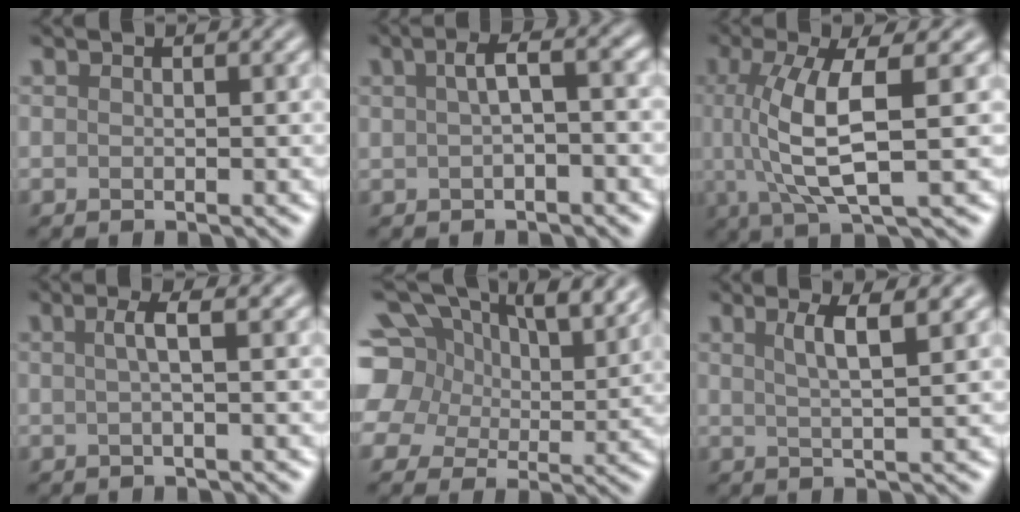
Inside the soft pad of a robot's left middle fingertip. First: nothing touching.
{"total": 3.1, "force": [0.5, 1.0, 2.9], "torque": [-0.051, 0.013, 0.005]}
{"total": 7.2, "force": [0.7, 2.1, 6.9], "torque": [-0.131, 0.003, 0.016]}
{"total": 2.0, "force": [0.5, 0.5, 1.9], "torque": [-0.035, 0.005, 0.004]}
{"total": 17.9, "force": [9.0, 11.7, 10.1], "torque": [-0.213, 0.043, 0.139]}
{"total": 3.4, "force": [1.7, 0.8, 2.8], "torque": [-0.035, 0.001, 0.027]}